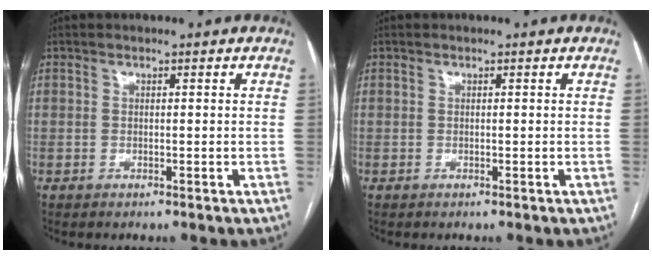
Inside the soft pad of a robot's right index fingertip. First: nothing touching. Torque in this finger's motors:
{"motor_torque": [0.00, 0.00, 0.00, 0.00]}